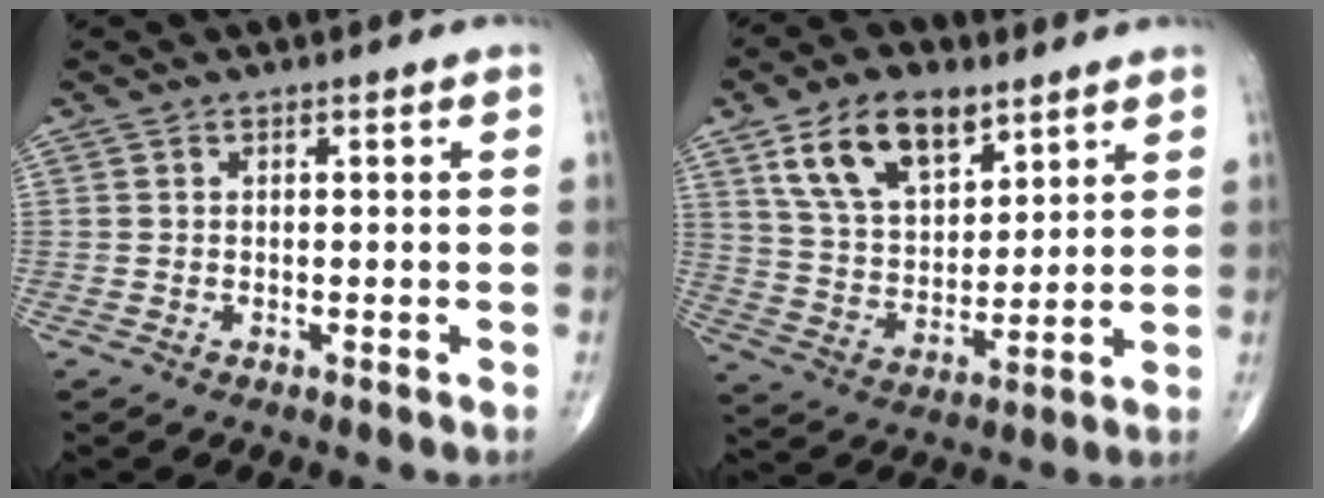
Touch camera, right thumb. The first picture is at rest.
{"total": 15.0, "force": [8.2, 8.3, 9.4], "torque": [-0.140, -0.030, 0.159]}